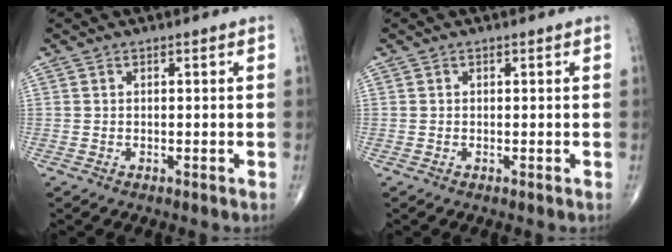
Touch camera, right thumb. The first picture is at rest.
{"total": 0.0}